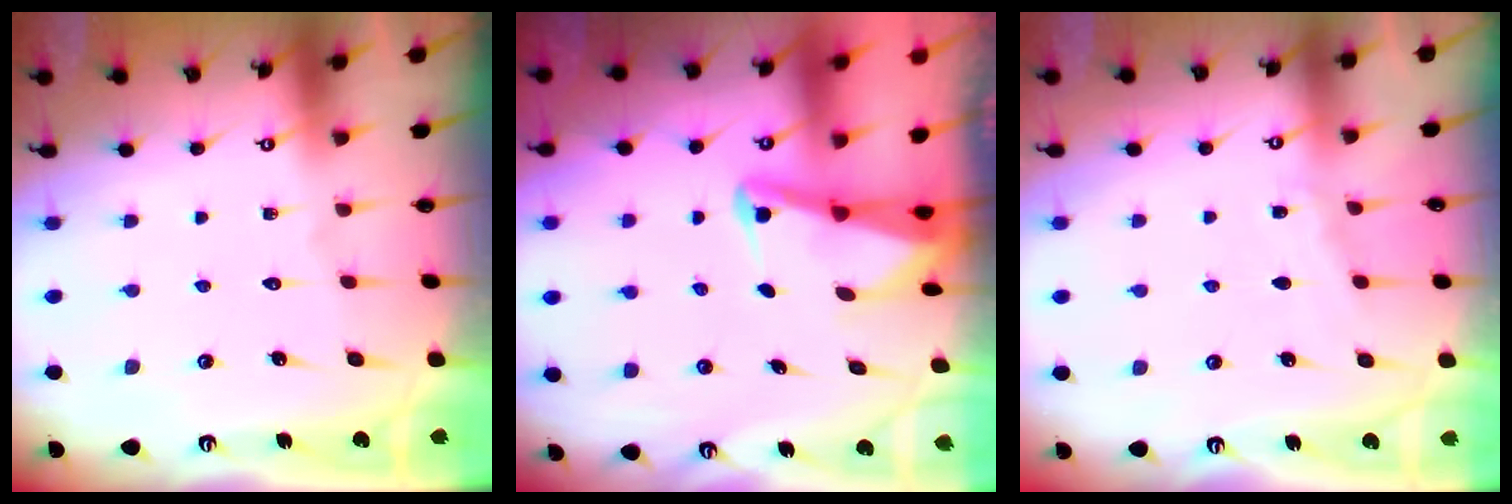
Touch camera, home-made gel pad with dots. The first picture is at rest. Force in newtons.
{"total": 2.6, "press": 2.5, "slide": 0.6}
{"total": 3.7, "press": 3.7, "slide": 0.4}